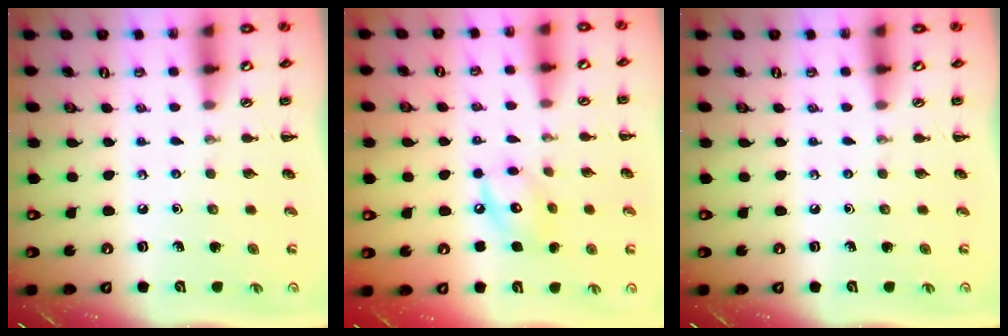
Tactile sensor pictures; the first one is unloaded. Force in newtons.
{"total": 9.4, "press": 9.4, "slide": 0.4}
{"total": 0.0}